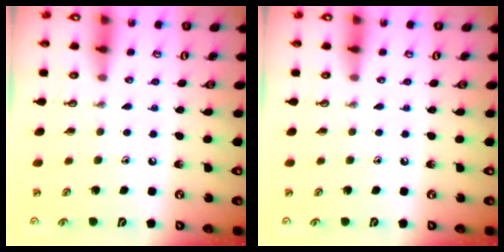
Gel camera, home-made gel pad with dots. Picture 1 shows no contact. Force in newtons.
{"total": 0.0}